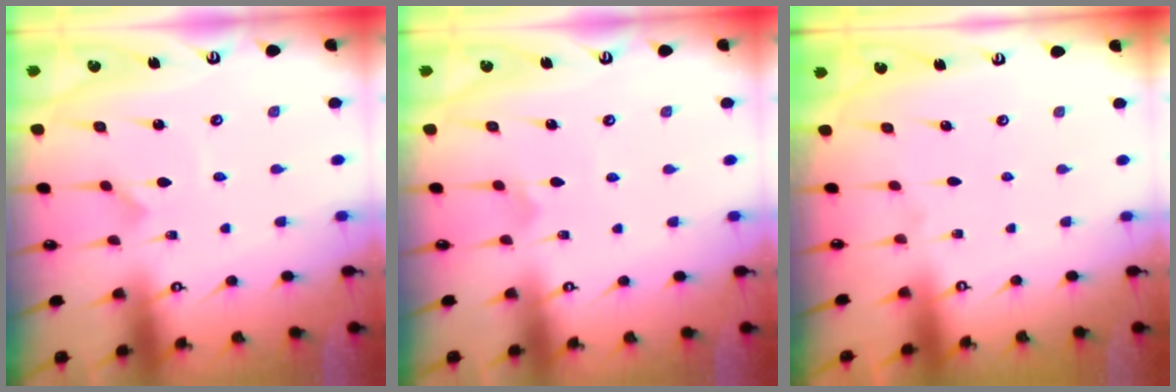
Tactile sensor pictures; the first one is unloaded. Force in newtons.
{"total": 2.5, "press": 2.5, "slide": 0.4}
{"total": 0.0}